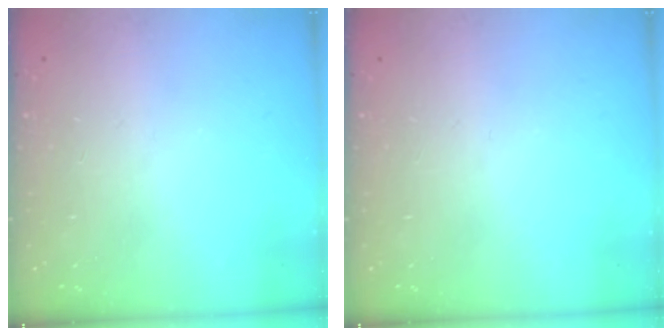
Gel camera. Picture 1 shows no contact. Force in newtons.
{"total": 0.0}